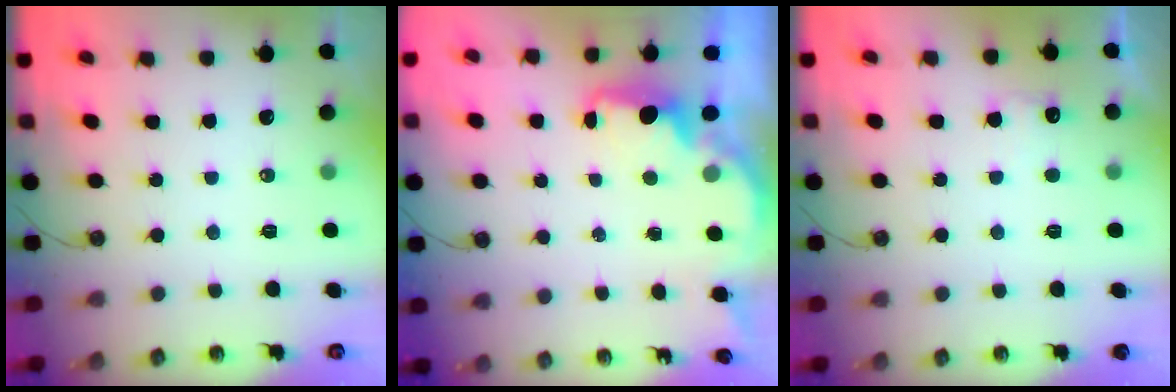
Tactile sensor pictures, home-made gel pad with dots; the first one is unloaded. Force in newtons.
{"total": 2.2, "press": 2.1, "slide": 0.6}
{"total": 6.0, "press": 5.9, "slide": 1.2}